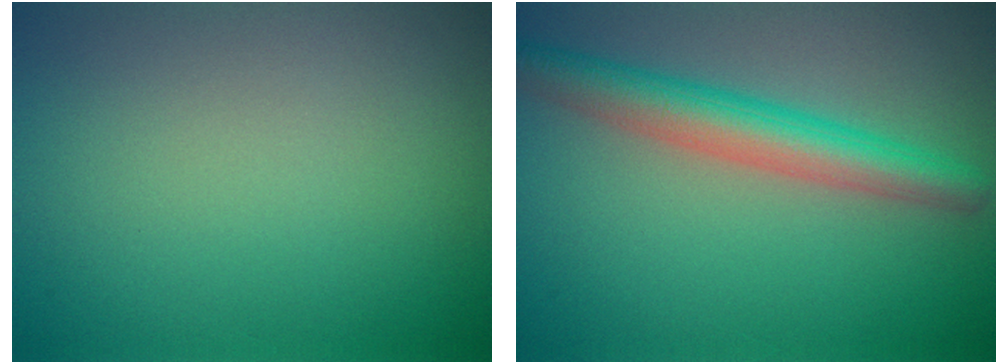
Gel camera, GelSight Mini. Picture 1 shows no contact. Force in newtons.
{"total": 5.0, "press": 5.0, "slide": 0.1}